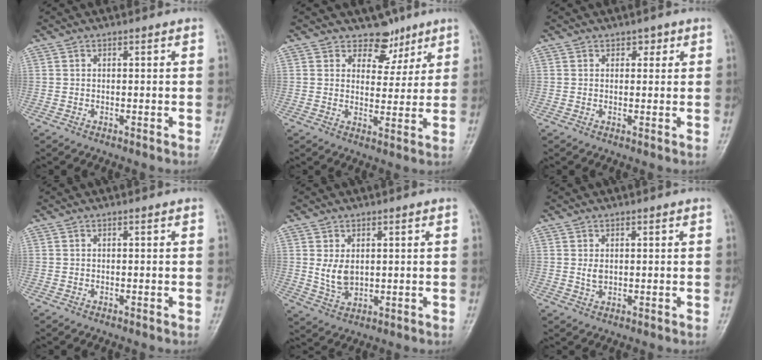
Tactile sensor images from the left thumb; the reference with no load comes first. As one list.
[{"total": 5.8, "force": [4.3, 3.9, 0.8], "torque": [0.021, -0.026, 0.067]}, {"total": 1.6, "force": [0.9, 1.2, 0.6], "torque": [0.010, -0.003, 0.008]}, {"total": 0.0}, {"total": 4.8, "force": [0.9, 3.3, 3.4], "torque": [-0.049, -0.014, 0.029]}, {"total": 1.8, "force": [0.4, 1.3, 1.2], "torque": [-0.017, -0.005, 0.012]}]